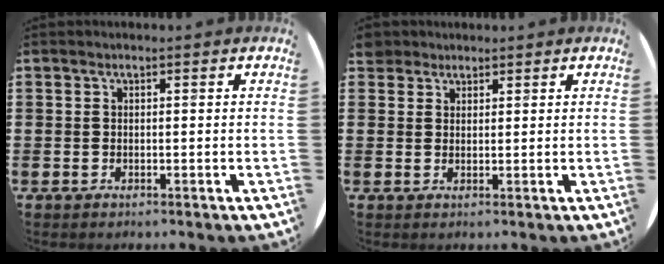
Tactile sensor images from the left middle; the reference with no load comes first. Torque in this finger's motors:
{"motor_torque": [0.37, -0.31, 0.00, 0.00]}